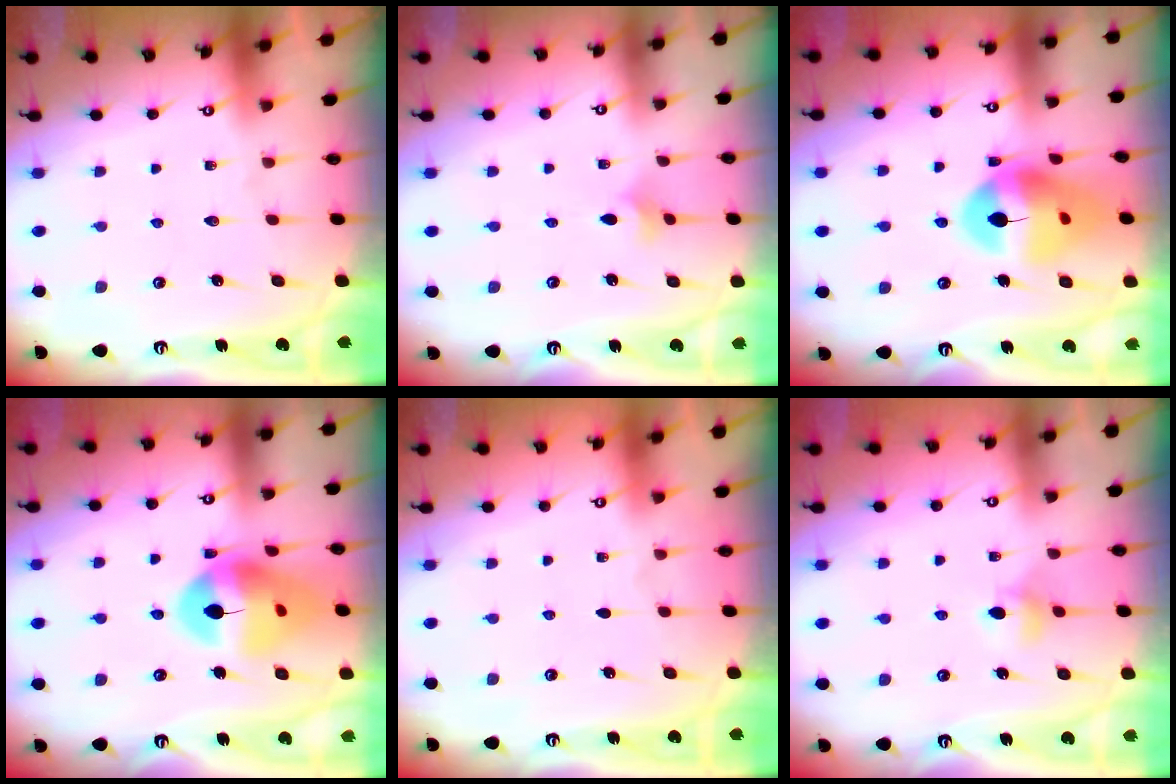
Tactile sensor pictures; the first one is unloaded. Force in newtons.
{"total": 2.5, "press": 2.5, "slide": 0.6}
{"total": 17.1, "press": 17.0, "slide": 1.9}
{"total": 17.1, "press": 17.0, "slide": 1.9}
{"total": 0.0}
{"total": 4.4, "press": 4.4, "slide": 0.6}